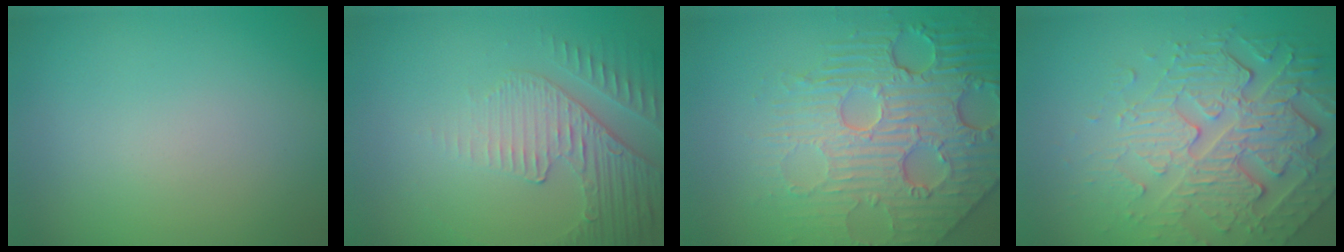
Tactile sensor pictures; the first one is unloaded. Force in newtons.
{"total": 4.0, "press": 3.5, "slide": 1.8}
{"total": 8.5, "press": 6.0, "slide": 6.1}
{"total": 6.9, "press": 5.1, "slide": 4.7}